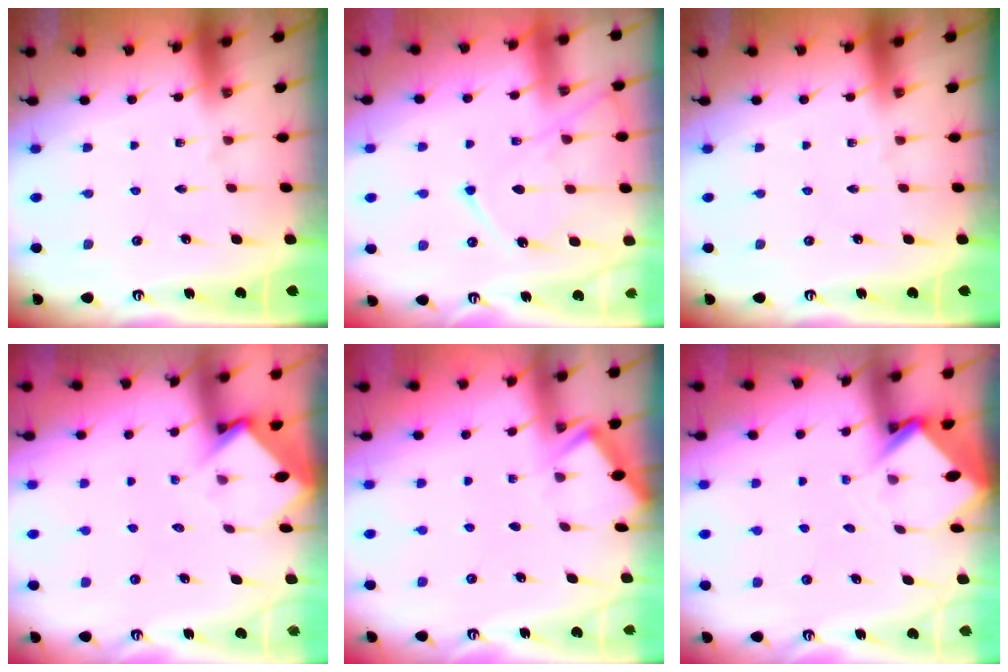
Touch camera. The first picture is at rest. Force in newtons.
{"total": 11.4, "press": 11.4, "slide": 1.3}
{"total": 0.0}
{"total": 3.6, "press": 3.6, "slide": 0.2}
{"total": 2.0, "press": 2.0, "slide": 0.3}
{"total": 3.3, "press": 3.3, "slide": 0.3}